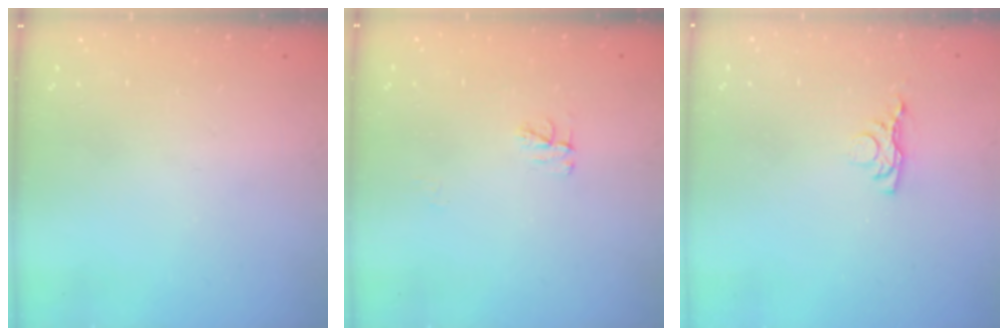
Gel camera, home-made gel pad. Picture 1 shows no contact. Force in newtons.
{"total": 3.9, "press": 3.9, "slide": 0.2}
{"total": 3.7, "press": 3.7, "slide": 0.7}